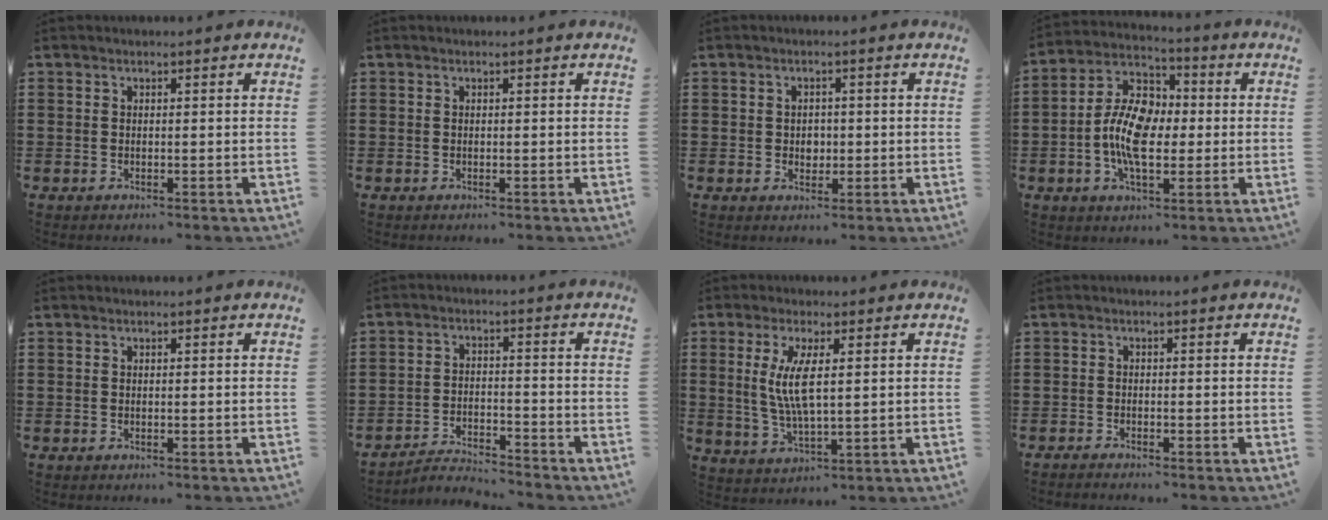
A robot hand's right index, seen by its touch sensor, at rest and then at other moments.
{"total": 0.0}
{"total": 1.9, "force": [0.1, 1.7, 1.0], "torque": [-0.013, 0.007, -0.002]}
{"total": 10.0, "force": [-1.3, 5.8, 8.0], "torque": [-0.188, 0.007, -0.031]}
{"total": 0.0}
{"total": 3.4, "force": [-3.3, 0.2, 0.3], "torque": [-0.013, 0.004, -0.071]}
{"total": 6.9, "force": [1.4, 2.0, 6.5], "torque": [-0.141, -0.002, 0.019]}
{"total": 1.0, "force": [-1.0, -0.1, 0.0], "torque": [-0.002, 0.001, -0.020]}